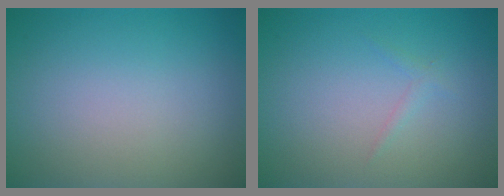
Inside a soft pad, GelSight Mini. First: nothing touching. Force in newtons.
{"total": 0.7, "press": 0.7, "slide": 0.1}